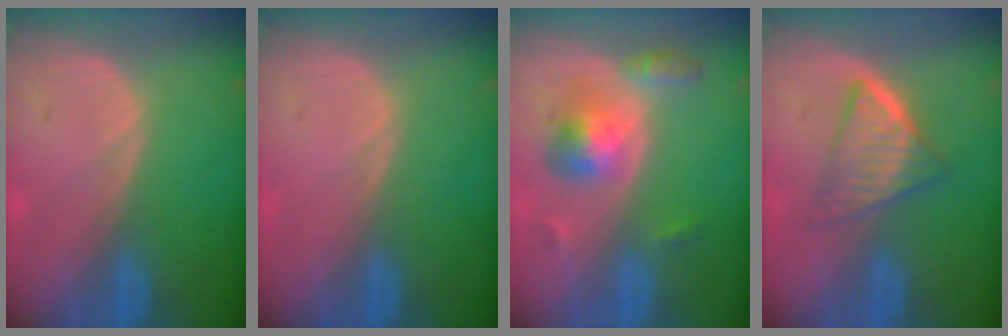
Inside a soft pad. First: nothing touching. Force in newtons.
{"total": 0.0}
{"total": 5.6, "press": 5.6, "slide": 0.2}
{"total": 6.5, "press": 5.5, "slide": 3.5}